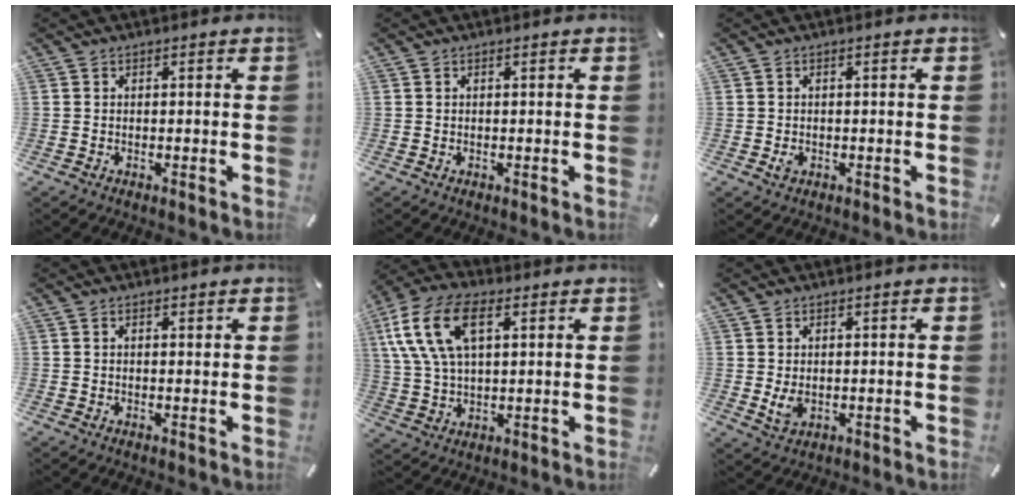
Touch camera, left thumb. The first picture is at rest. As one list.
[{"total": 0.0}, {"total": 1.5, "force": [-0.4, 1.1, 1.0], "torque": [-0.018, 0.001, -0.006]}, {"total": 0.9, "force": [0.5, 0.4, 0.6], "torque": [-0.012, -0.001, 0.010]}, {"total": 14.2, "force": [5.3, 8.1, 10.4], "torque": [-0.249, 0.007, 0.092]}, {"total": 3.4, "force": [0.3, 2.4, 2.4], "torque": [-0.051, -0.007, 0.003]}]